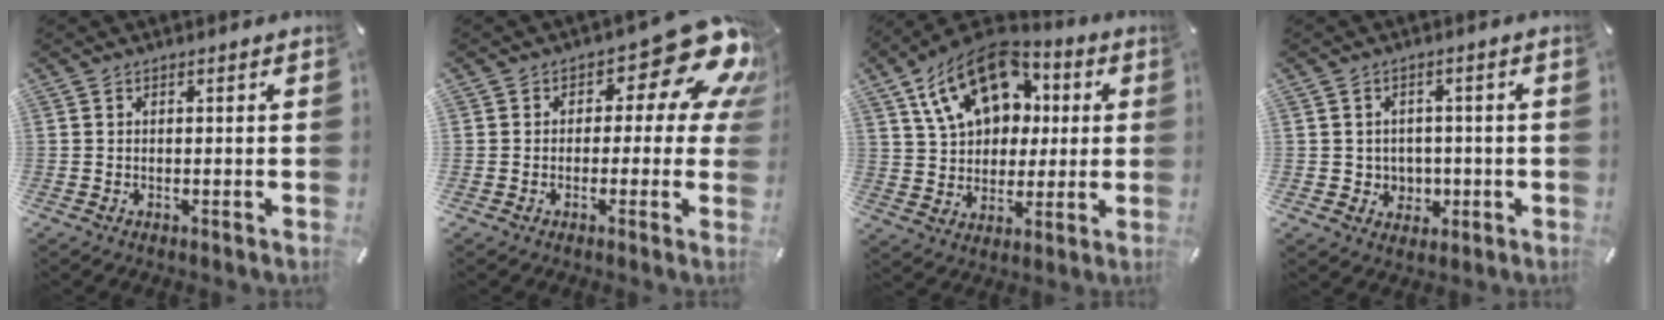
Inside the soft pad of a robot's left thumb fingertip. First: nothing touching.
{"total": 15.9, "force": [7.5, 8.3, 11.3], "torque": [-0.142, -0.054, 0.120]}
{"total": 19.2, "force": [7.9, 13.6, 11.0], "torque": [-0.209, -0.025, 0.143]}
{"total": 4.8, "force": [-0.3, 4.7, 1.0], "torque": [-0.012, 0.001, -0.006]}